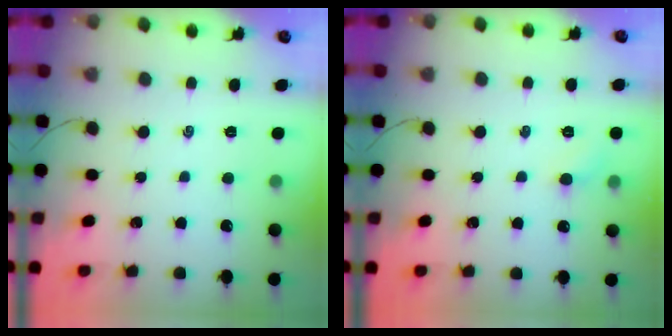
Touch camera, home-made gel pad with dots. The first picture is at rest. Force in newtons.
{"total": 3.6, "press": 3.4, "slide": 1.2}